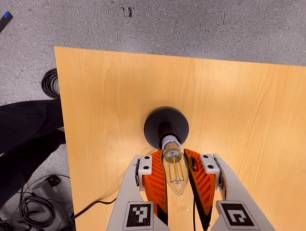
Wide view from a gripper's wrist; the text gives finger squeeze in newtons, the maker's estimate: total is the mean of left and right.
{"total": 18.1, "left": 17.2, "right": 18.9}